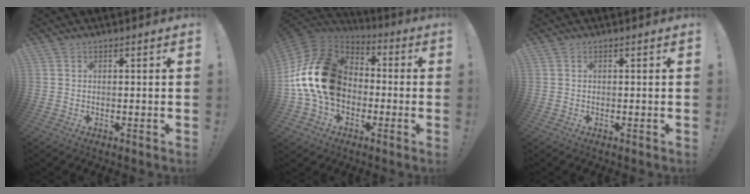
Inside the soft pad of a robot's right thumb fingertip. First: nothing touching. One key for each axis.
{"total": 22.3, "fx": -0.1, "fy": 16.0, "fz": 15.5, "tx": -0.283, "ty": 0.022, "tz": 0.010}
{"total": 0.0}